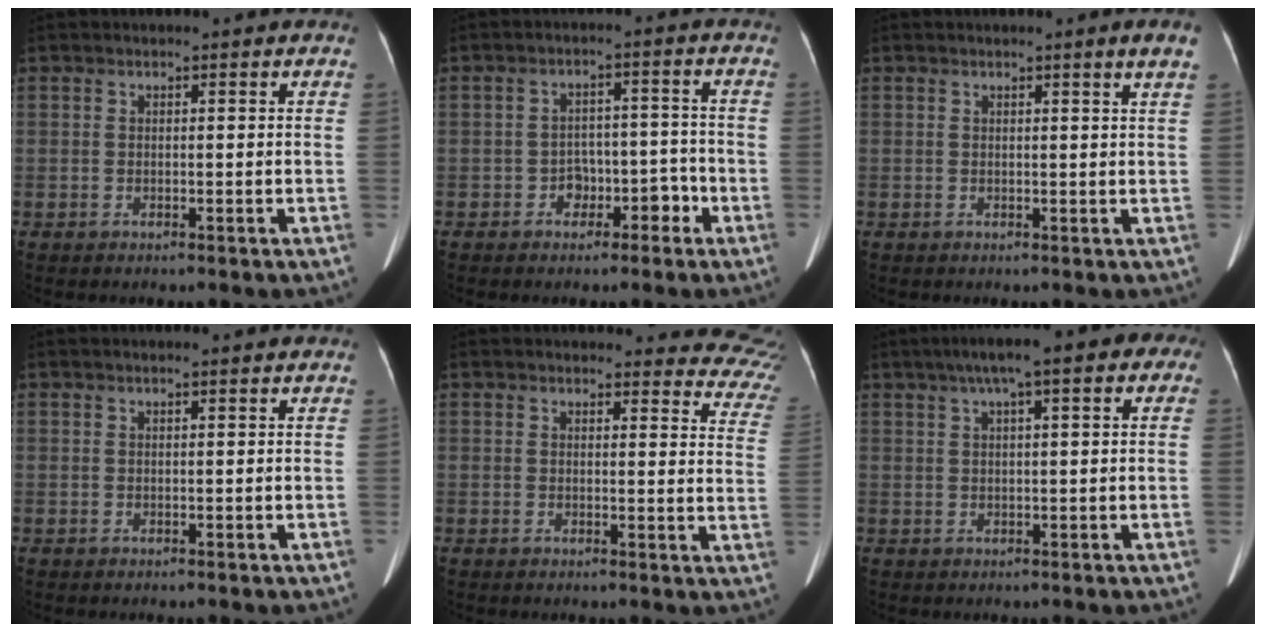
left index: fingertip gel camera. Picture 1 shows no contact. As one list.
[{"total": 4.4, "force": [-2.4, 3.0, 2.2], "torque": [-0.021, 0.027, -0.034]}, {"total": 2.0, "force": [1.3, -0.6, 1.3], "torque": [-0.018, -0.006, 0.017]}, {"total": 1.0, "force": [0.9, 0.0, 0.5], "torque": [-0.009, 0.014, 0.016]}, {"total": 14.4, "force": [14.1, 3.0, 0.8], "torque": [0.049, -0.092, 0.103]}, {"total": 10.1, "force": [5.1, 2.5, 8.3], "torque": [-0.114, 0.046, 0.065]}]